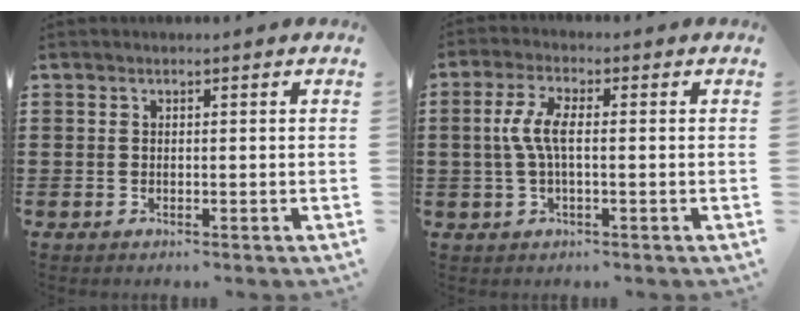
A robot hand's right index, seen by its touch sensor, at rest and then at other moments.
{"total": 5.3, "force": [-0.2, 1.9, 4.9], "torque": [-0.119, -0.004, -0.014]}